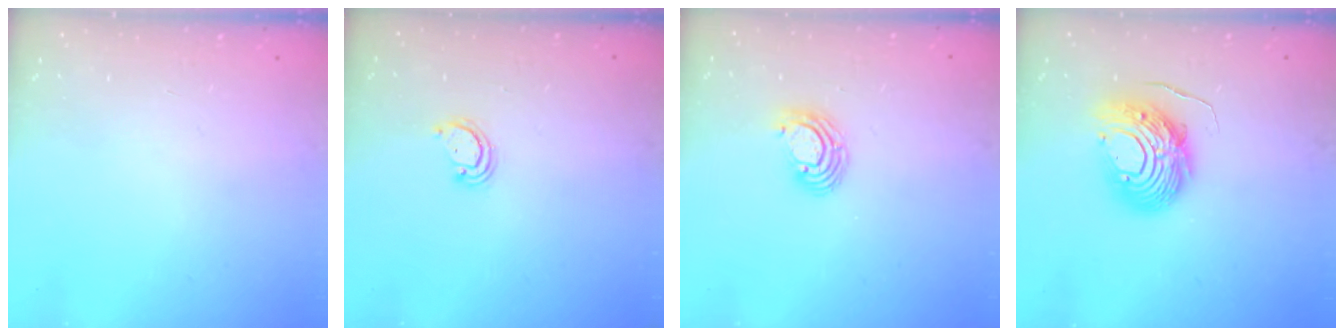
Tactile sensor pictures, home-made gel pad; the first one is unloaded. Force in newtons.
{"total": 2.3, "press": 2.3, "slide": 0.3}
{"total": 5.3, "press": 5.3, "slide": 0.4}
{"total": 12.0, "press": 11.9, "slide": 1.3}